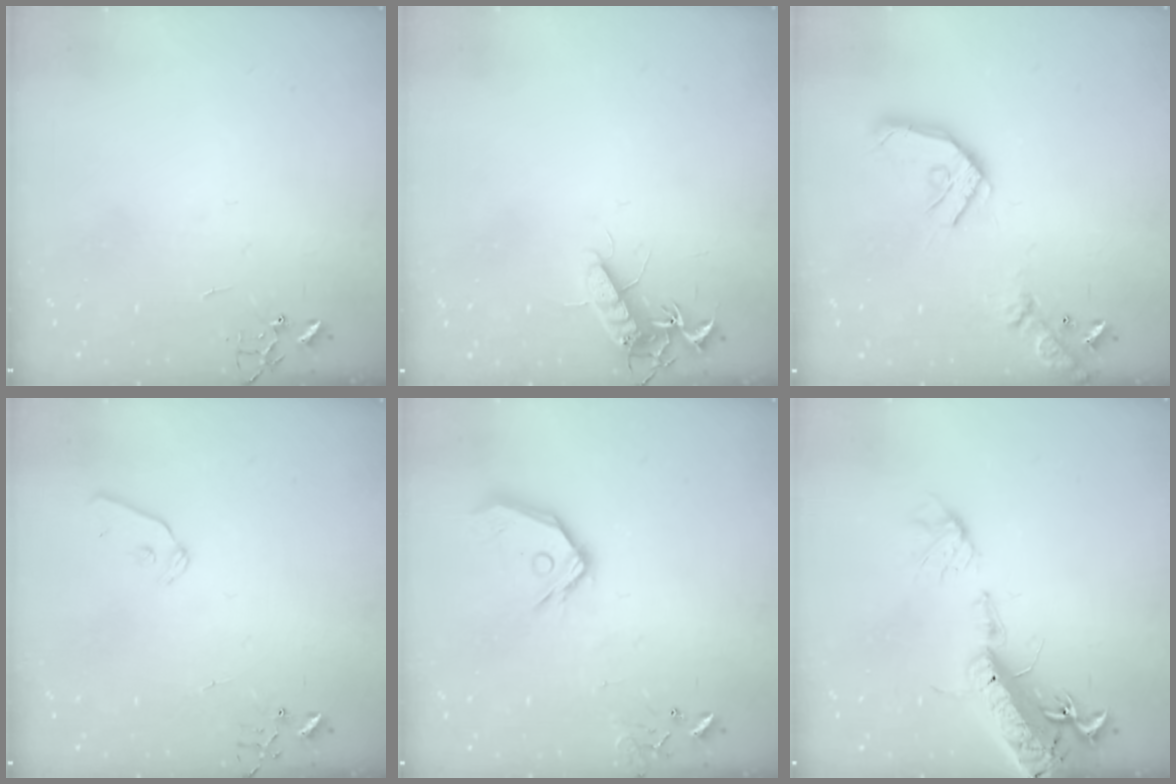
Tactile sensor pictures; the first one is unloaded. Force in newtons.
{"total": 11.1, "press": 11.1, "slide": 0.3}
{"total": 16.6, "press": 16.4, "slide": 2.5}
{"total": 8.7, "press": 8.7, "slide": 0.9}
{"total": 14.2, "press": 14.0, "slide": 2.3}
{"total": 20.3, "press": 19.8, "slide": 4.4}